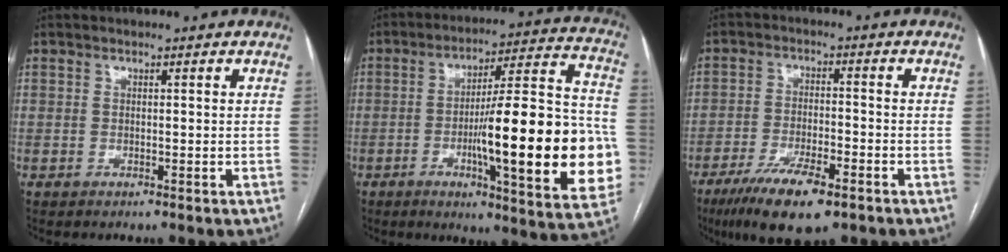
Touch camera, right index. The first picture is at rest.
{"total": 24.9, "force": [-5.0, 3.4, 24.1], "torque": [-0.290, 0.010, -0.065]}
{"total": 10.9, "force": [-7.0, 2.6, 8.0], "torque": [-0.141, -0.019, -0.115]}